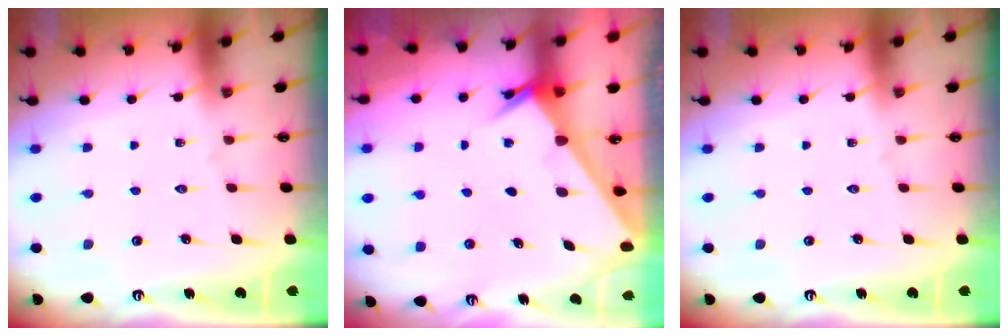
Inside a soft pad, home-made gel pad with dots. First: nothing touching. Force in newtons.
{"total": 2.8, "press": 2.8, "slide": 0.2}
{"total": 0.0}